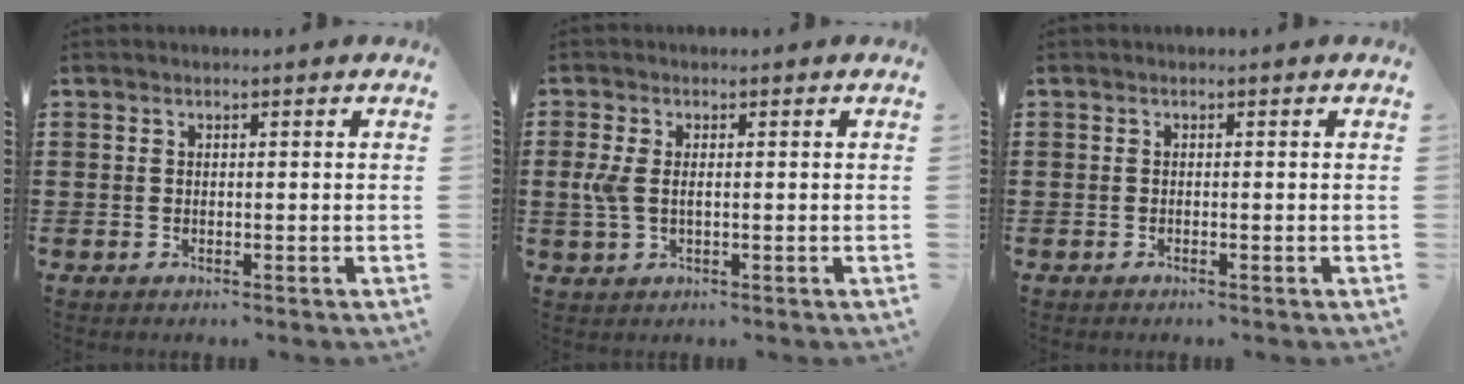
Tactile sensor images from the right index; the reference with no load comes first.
{"total": 3.3, "force": [0.1, 1.7, 2.8], "torque": [-0.077, -0.001, -0.006]}
{"total": 0.0}